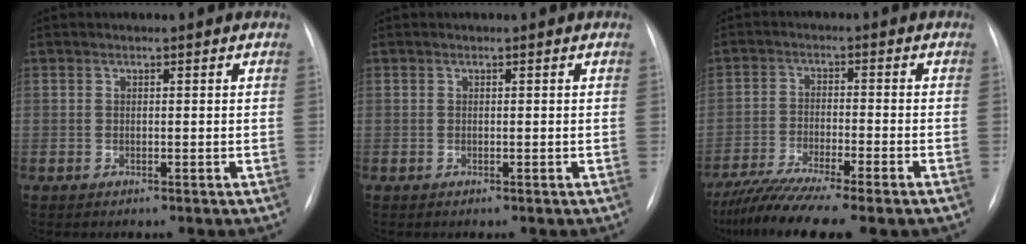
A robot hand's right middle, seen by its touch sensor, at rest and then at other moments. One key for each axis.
{"total": 0.0}
{"total": 11.8, "fx": -9.4, "fy": 0.6, "fz": 7.1, "tx": -0.119, "ty": -0.027, "tz": -0.149}